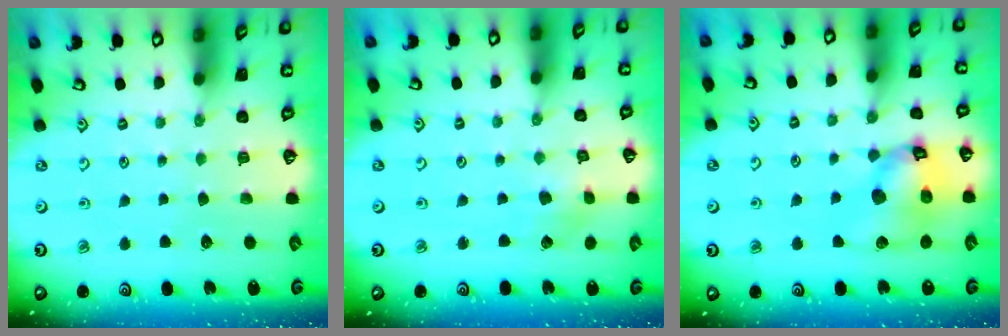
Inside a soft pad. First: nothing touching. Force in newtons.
{"total": 2.9, "press": 2.9, "slide": 0.2}
{"total": 14.1, "press": 14.0, "slide": 1.8}